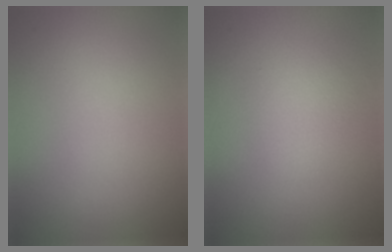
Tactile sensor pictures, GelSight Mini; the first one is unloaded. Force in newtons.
{"total": 1.7, "press": 1.7, "slide": 0.0}